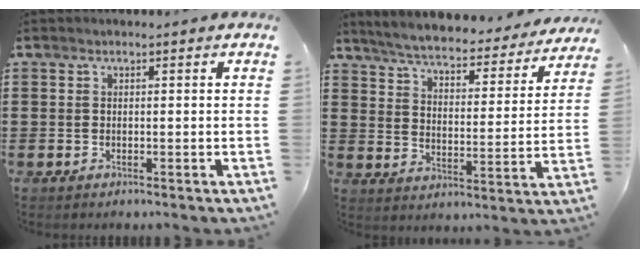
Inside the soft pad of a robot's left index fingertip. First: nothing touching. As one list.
[{"total": 5.2, "force": [5.0, 0.0, 1.4], "torque": [-0.053, -0.039, 0.082]}]